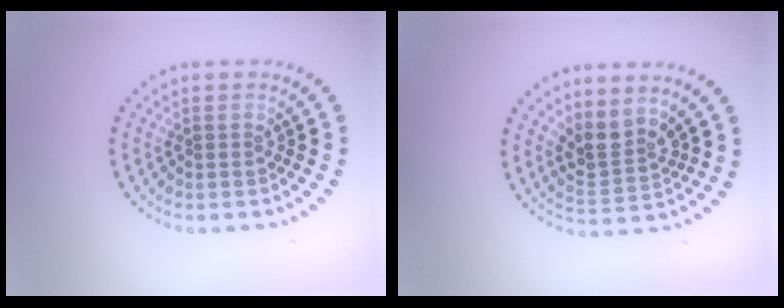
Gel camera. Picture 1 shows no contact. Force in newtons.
{"total": 2.8, "press": 2.0, "slide": 1.9}